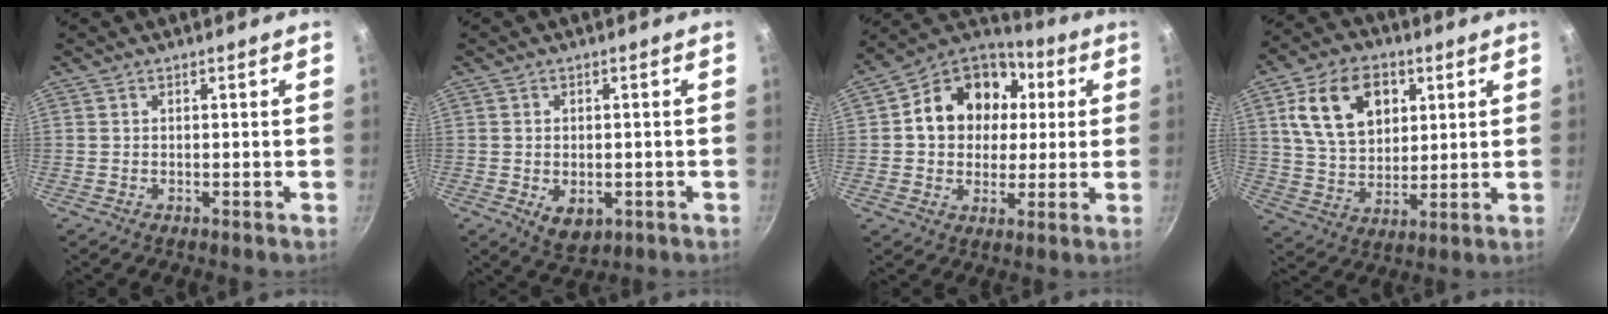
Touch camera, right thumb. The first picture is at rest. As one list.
[{"total": 5.6, "force": [-1.4, 3.7, 3.9], "torque": [-0.047, -0.003, -0.012]}, {"total": 18.2, "force": [3.3, 14.7, 10.3], "torque": [-0.142, 0.027, 0.042]}, {"total": 15.6, "force": [5.4, 10.8, 9.9], "torque": [-0.143, -0.008, 0.097]}]